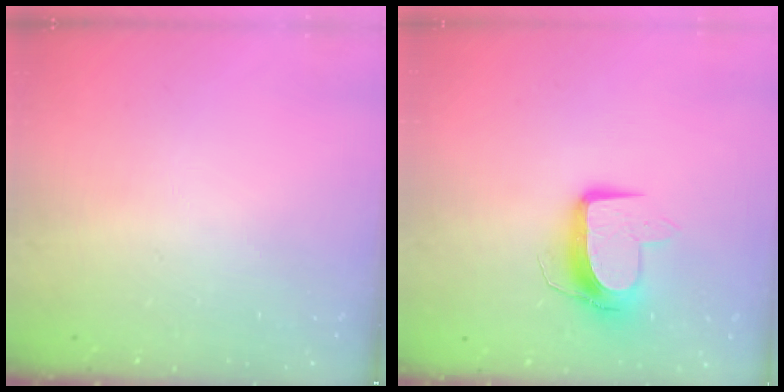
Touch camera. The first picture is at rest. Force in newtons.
{"total": 10.5, "press": 10.5, "slide": 0.3}